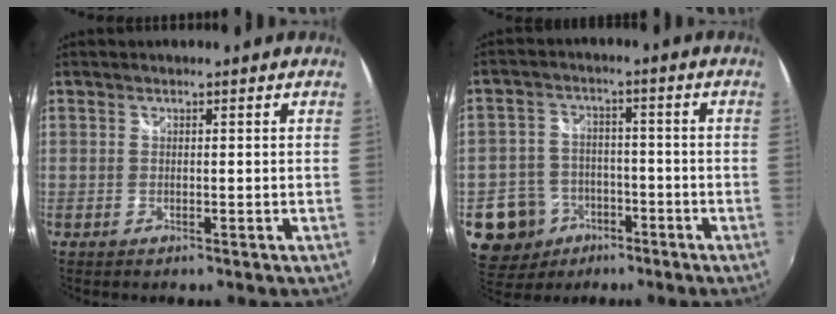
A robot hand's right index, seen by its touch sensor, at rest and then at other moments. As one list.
[{"total": 10.3, "force": [-4.7, 8.9, 2.1], "torque": [-0.073, 0.026, -0.065]}]